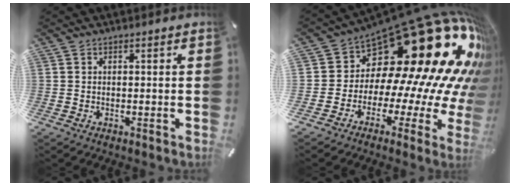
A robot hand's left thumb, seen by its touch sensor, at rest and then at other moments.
{"total": 30.3, "force": [15.2, 14.9, 21.6], "torque": [-0.286, -0.186, 0.299]}